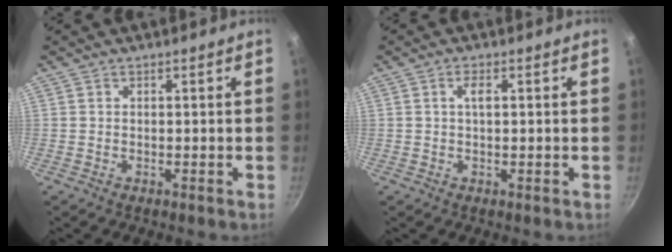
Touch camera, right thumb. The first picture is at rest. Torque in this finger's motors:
{"motor_torque": [0.42, 0.24, 0.05, -0.08, 0.08]}